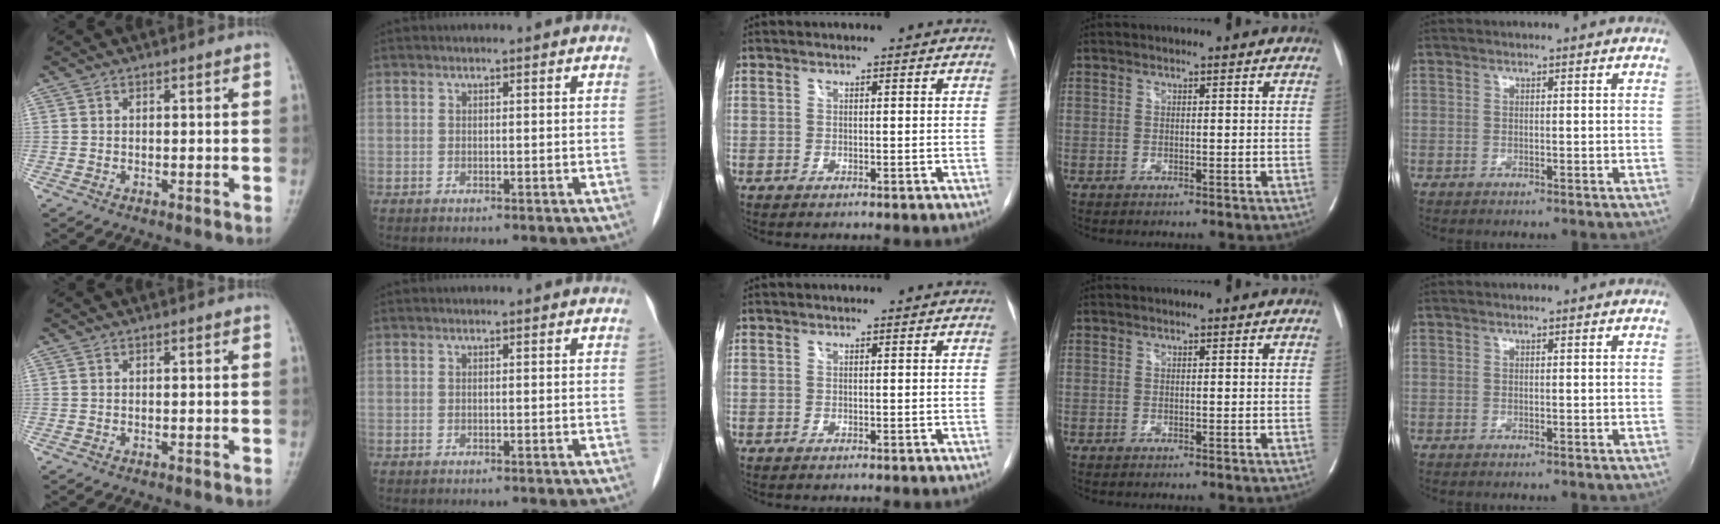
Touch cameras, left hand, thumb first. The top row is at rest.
{}